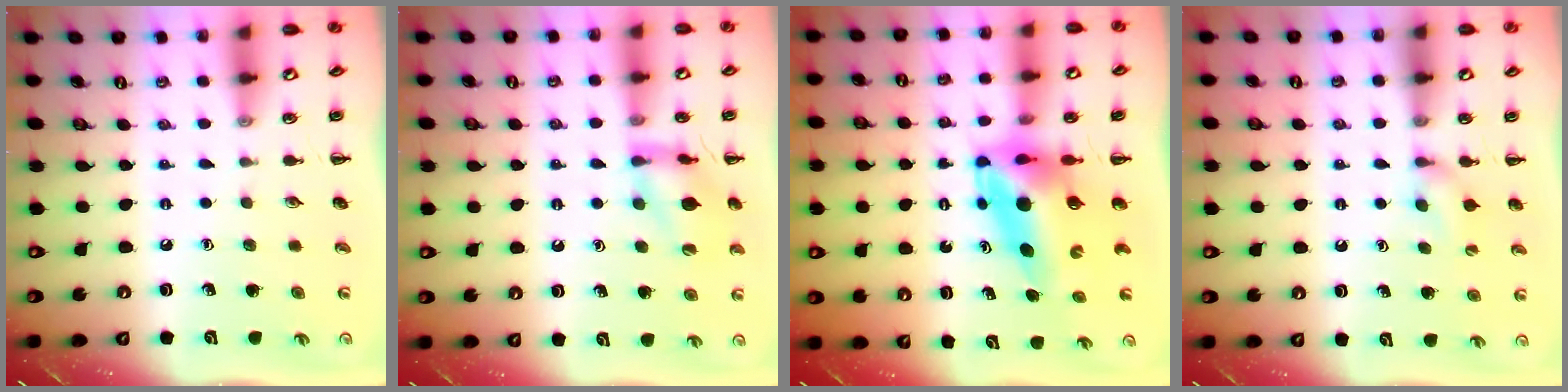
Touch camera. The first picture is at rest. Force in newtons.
{"total": 13.8, "press": 13.8, "slide": 1.2}
{"total": 8.9, "press": 8.5, "slide": 2.5}
{"total": 5.5, "press": 5.3, "slide": 1.7}